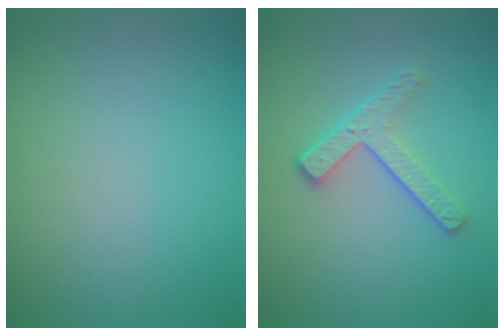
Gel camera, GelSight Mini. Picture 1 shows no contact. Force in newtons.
{"total": 2.9, "press": 2.3, "slide": 1.7}